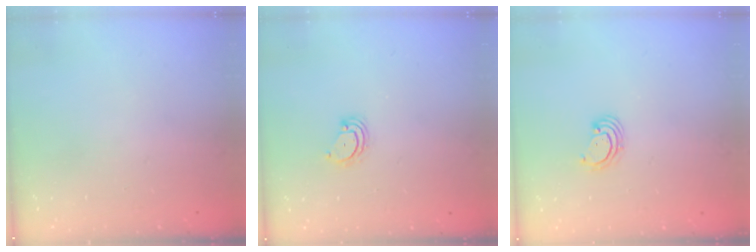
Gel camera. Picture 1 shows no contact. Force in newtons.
{"total": 2.3, "press": 2.3, "slide": 0.2}
{"total": 2.8, "press": 2.8, "slide": 0.3}